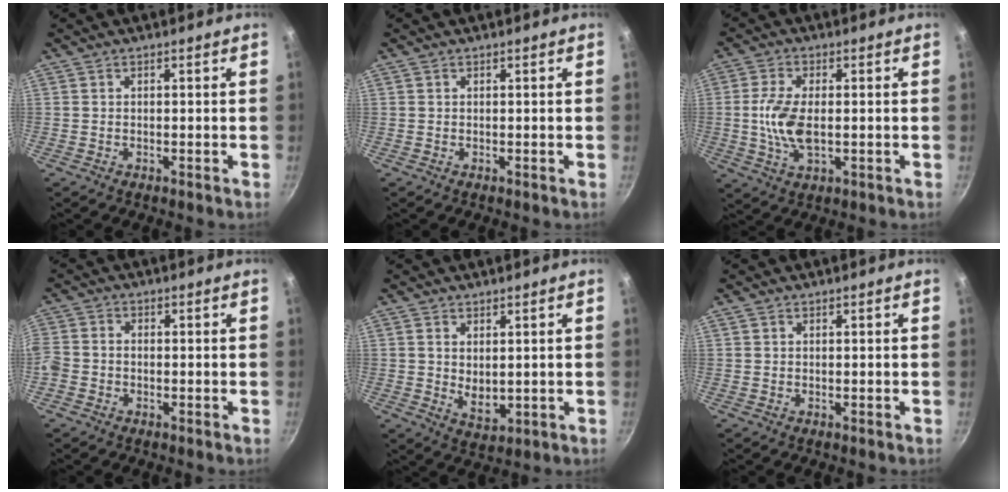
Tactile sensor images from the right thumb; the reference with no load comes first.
{"total": 0.0}
{"total": 10.1, "force": [-0.3, 5.1, 8.7], "torque": [-0.178, -0.002, -0.009]}
{"total": 5.0, "force": [-1.9, 3.8, 2.6], "torque": [-0.063, 0.008, -0.049]}
{"total": 4.6, "force": [1.1, 2.7, 3.5], "torque": [-0.055, -0.016, 0.026]}
{"total": 0.5, "force": [0.3, 0.4, 0.2], "torque": [-0.004, 0.001, 0.005]}